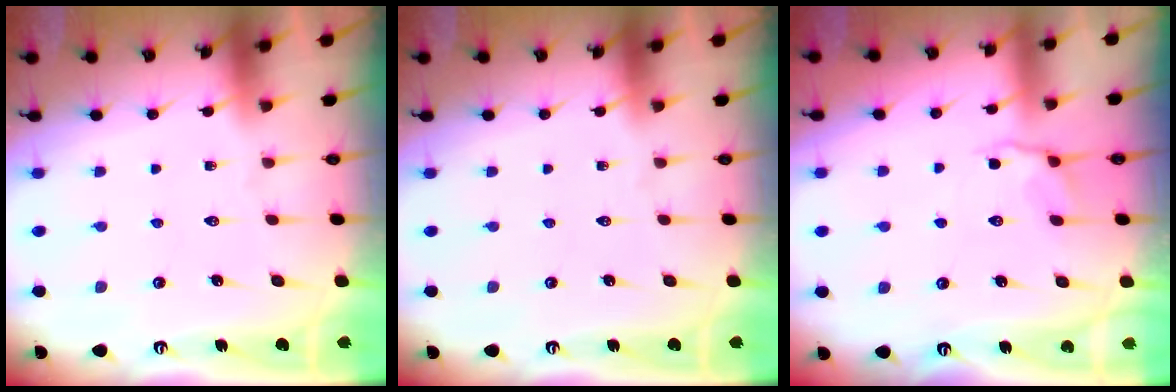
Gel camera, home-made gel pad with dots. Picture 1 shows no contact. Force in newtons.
{"total": 0.0}
{"total": 4.8, "press": 4.4, "slide": 2.1}